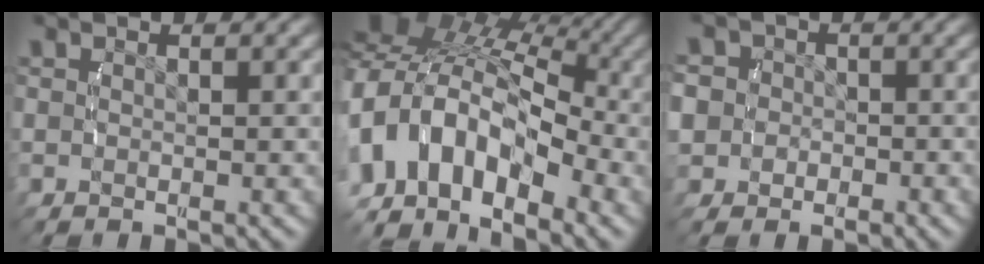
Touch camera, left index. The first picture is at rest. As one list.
[{"total": 15.7, "force": [-0.9, 12.1, 9.9], "torque": [-0.210, -0.016, -0.021]}, {"total": 5.8, "force": [-0.8, 5.4, 2.0], "torque": [-0.051, -0.014, -0.019]}]